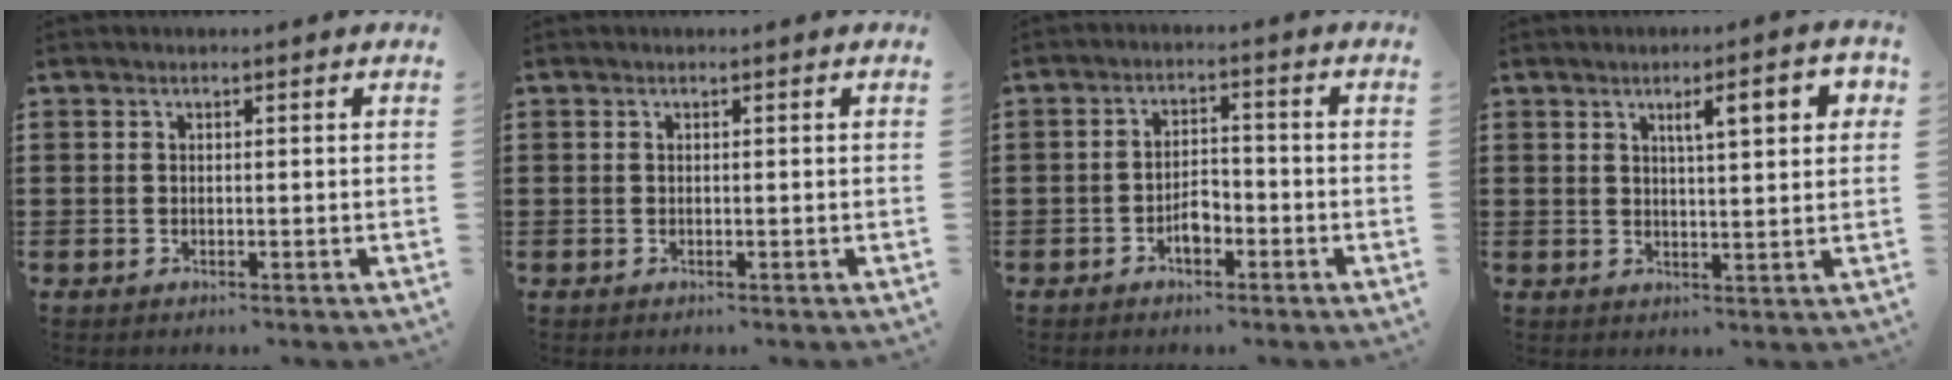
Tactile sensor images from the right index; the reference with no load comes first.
{"total": 0.0}
{"total": 3.2, "force": [-1.8, 1.5, 2.1], "torque": [-0.040, 0.005, -0.036]}
{"total": 5.8, "force": [2.2, 1.2, 5.2], "torque": [-0.088, 0.000, 0.031]}